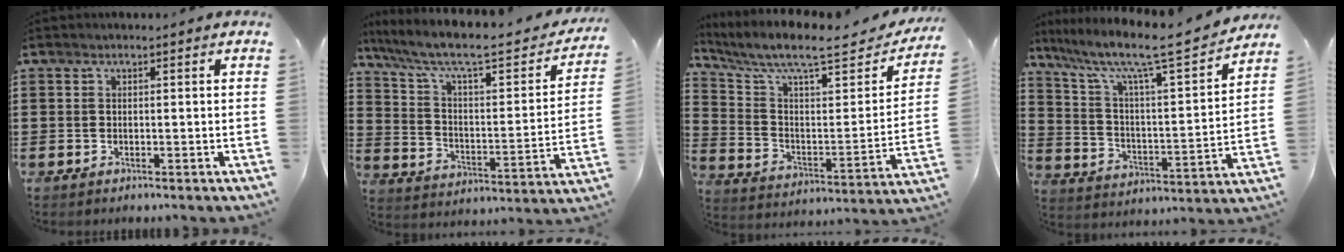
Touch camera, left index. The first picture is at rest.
{"total": 7.6, "force": [5.5, 1.5, 5.1], "torque": [-0.123, -0.043, 0.086]}
{"total": 9.1, "force": [7.4, 1.5, 5.1], "torque": [-0.123, -0.054, 0.121]}
{"total": 9.6, "force": [7.6, 0.9, 5.7], "torque": [-0.135, -0.061, 0.118]}